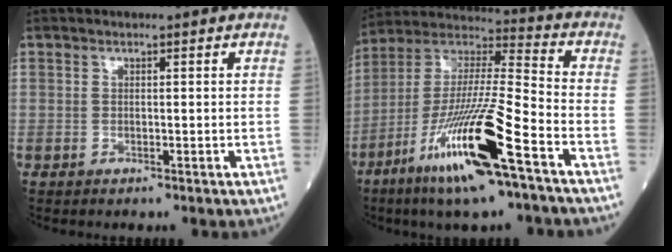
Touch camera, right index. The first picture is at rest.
{"total": 21.4, "force": [-10.7, 2.0, 18.5], "torque": [-0.386, -0.048, -0.200]}